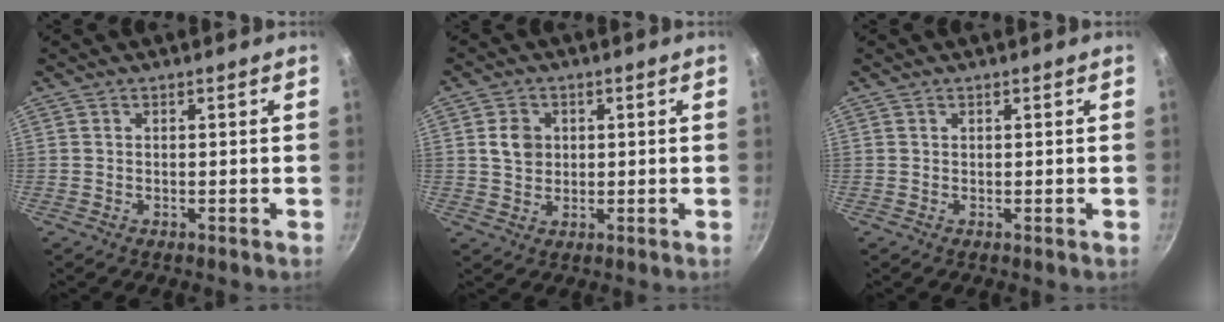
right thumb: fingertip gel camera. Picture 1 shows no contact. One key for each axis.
{"total": 4.7, "fx": 0.8, "fy": 4.0, "fz": 2.4, "tx": -0.025, "ty": 0.002, "tz": 0.014}
{"total": 0.0}